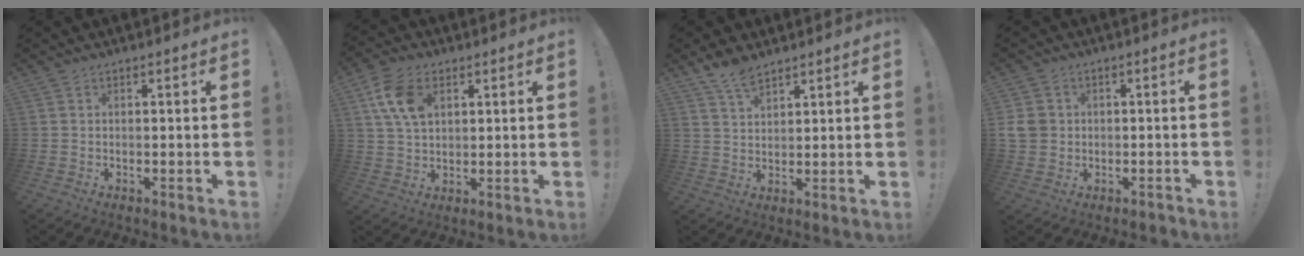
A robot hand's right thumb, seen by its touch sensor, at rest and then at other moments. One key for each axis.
{"total": 11.1, "fx": 4.3, "fy": 7.2, "fz": 7.2, "tx": -0.139, "ty": 0.000, "tz": 0.083}
{"total": 6.4, "fx": 5.0, "fy": 2.5, "fz": 3.0, "tx": -0.048, "ty": -0.028, "tz": 0.092}
{"total": 6.9, "fx": -0.1, "fy": 6.2, "fz": 3.0, "tx": -0.073, "ty": 0.014, "tz": 0.004}